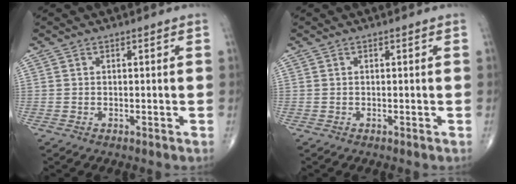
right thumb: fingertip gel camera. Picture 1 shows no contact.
{"total": 0.0}